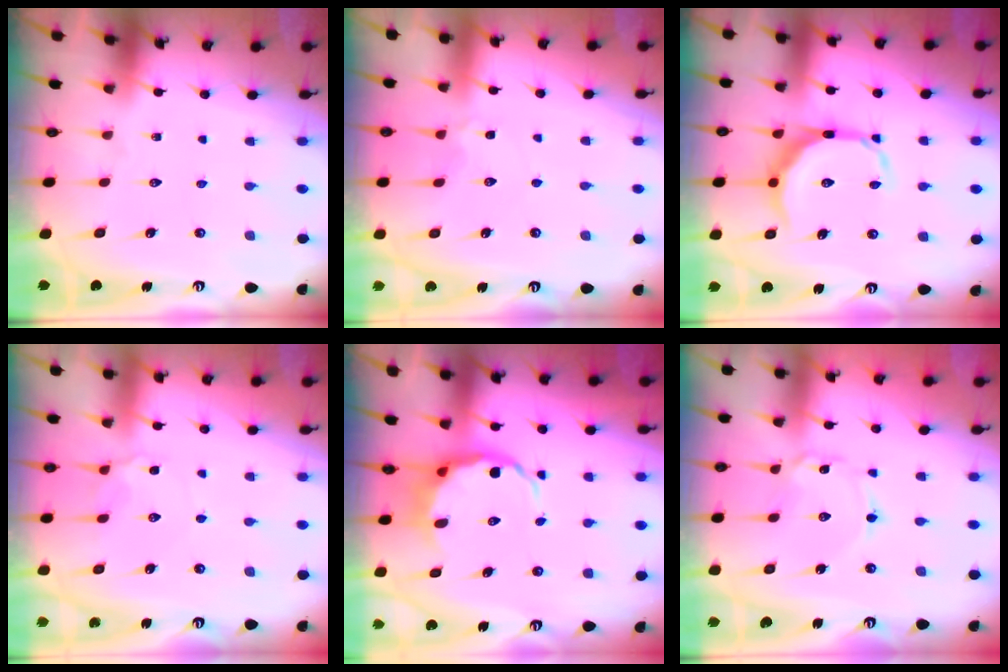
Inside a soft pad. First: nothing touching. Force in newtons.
{"total": 1.9, "press": 1.8, "slide": 0.5}
{"total": 11.0, "press": 11.0, "slide": 0.4}
{"total": 5.4, "press": 5.3, "slide": 0.8}
{"total": 5.0, "press": 4.5, "slide": 2.2}
{"total": 1.9, "press": 1.9, "slide": 0.2}